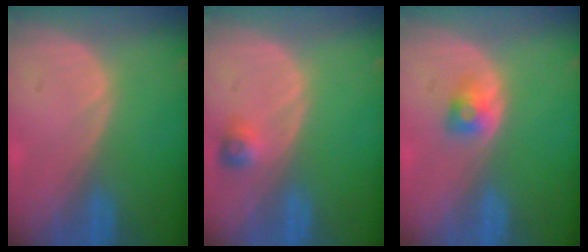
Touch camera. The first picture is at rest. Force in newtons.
{"total": 2.5, "press": 2.3, "slide": 1.0}
{"total": 2.4, "press": 2.3, "slide": 0.8}